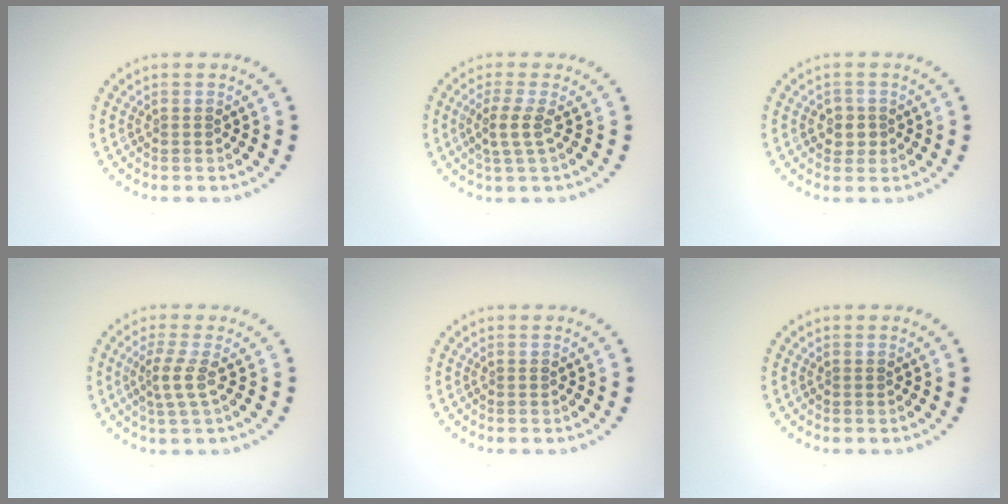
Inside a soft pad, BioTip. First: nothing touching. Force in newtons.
{"total": 2.2, "press": 1.7, "slide": 1.4}
{"total": 1.7, "press": 1.5, "slide": 0.7}
{"total": 2.3, "press": 1.6, "slide": 1.7}
{"total": 0.0}
{"total": 0.0}